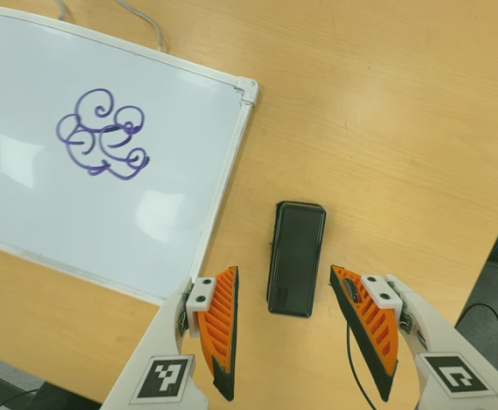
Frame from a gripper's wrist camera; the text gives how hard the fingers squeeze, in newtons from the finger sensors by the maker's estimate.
{"total": 0.0}